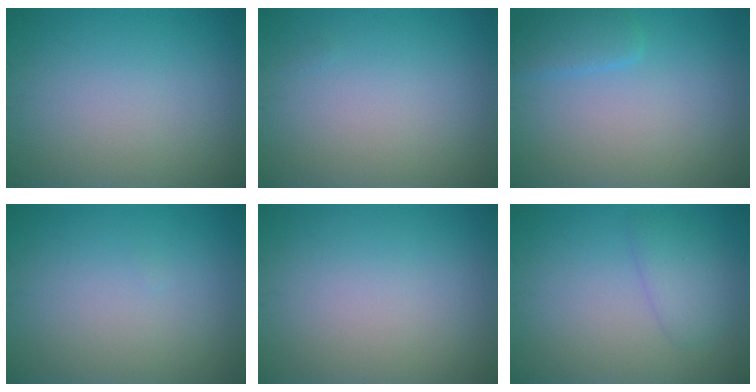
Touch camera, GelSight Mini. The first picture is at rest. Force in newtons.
{"total": 0.0}
{"total": 2.0, "press": 2.0, "slide": 0.2}
{"total": 0.0}
{"total": 0.0}
{"total": 2.2, "press": 2.2, "slide": 0.1}